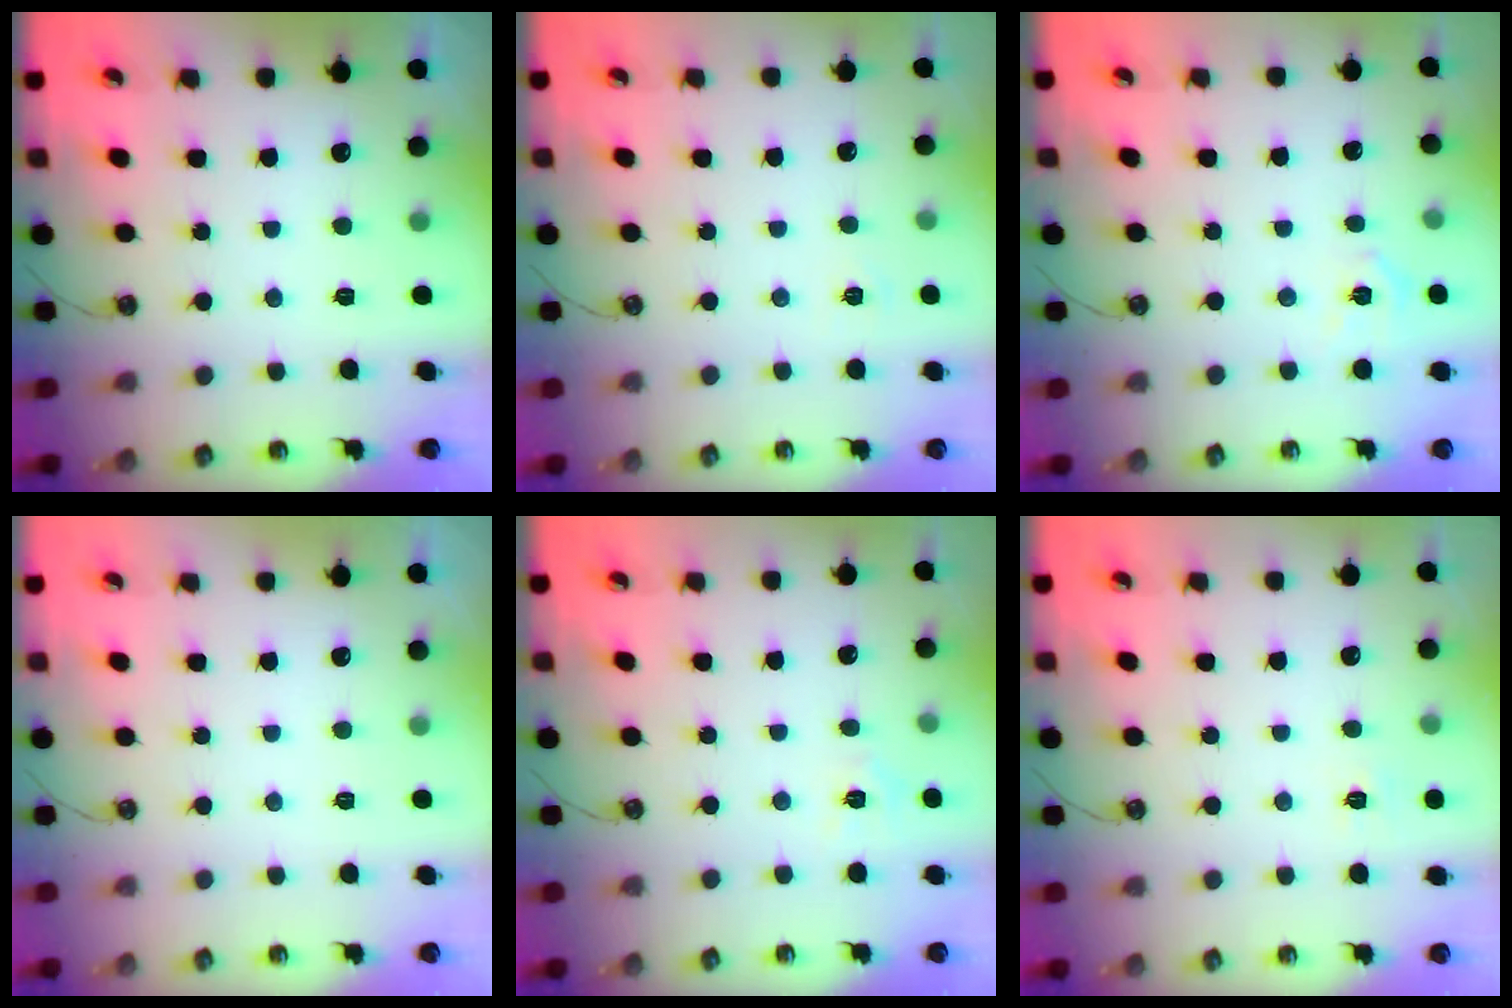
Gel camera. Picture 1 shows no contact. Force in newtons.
{"total": 2.1, "press": 2.1, "slide": 0.3}
{"total": 4.4, "press": 4.4, "slide": 0.5}
{"total": 0.0}
{"total": 4.9, "press": 4.9, "slide": 0.5}
{"total": 3.8, "press": 3.8, "slide": 0.5}